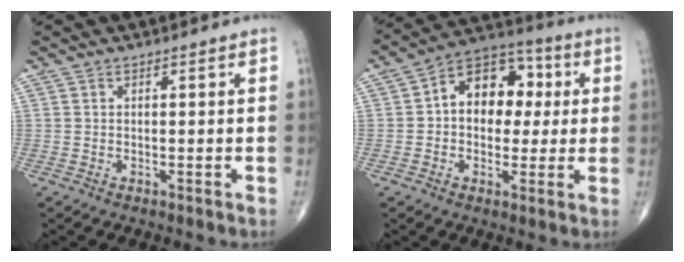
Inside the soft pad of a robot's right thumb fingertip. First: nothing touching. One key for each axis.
{"total": 13.3, "fx": 1.9, "fy": 9.5, "fz": 9.1, "tx": -0.091, "ty": 0.025, "tz": 0.016}